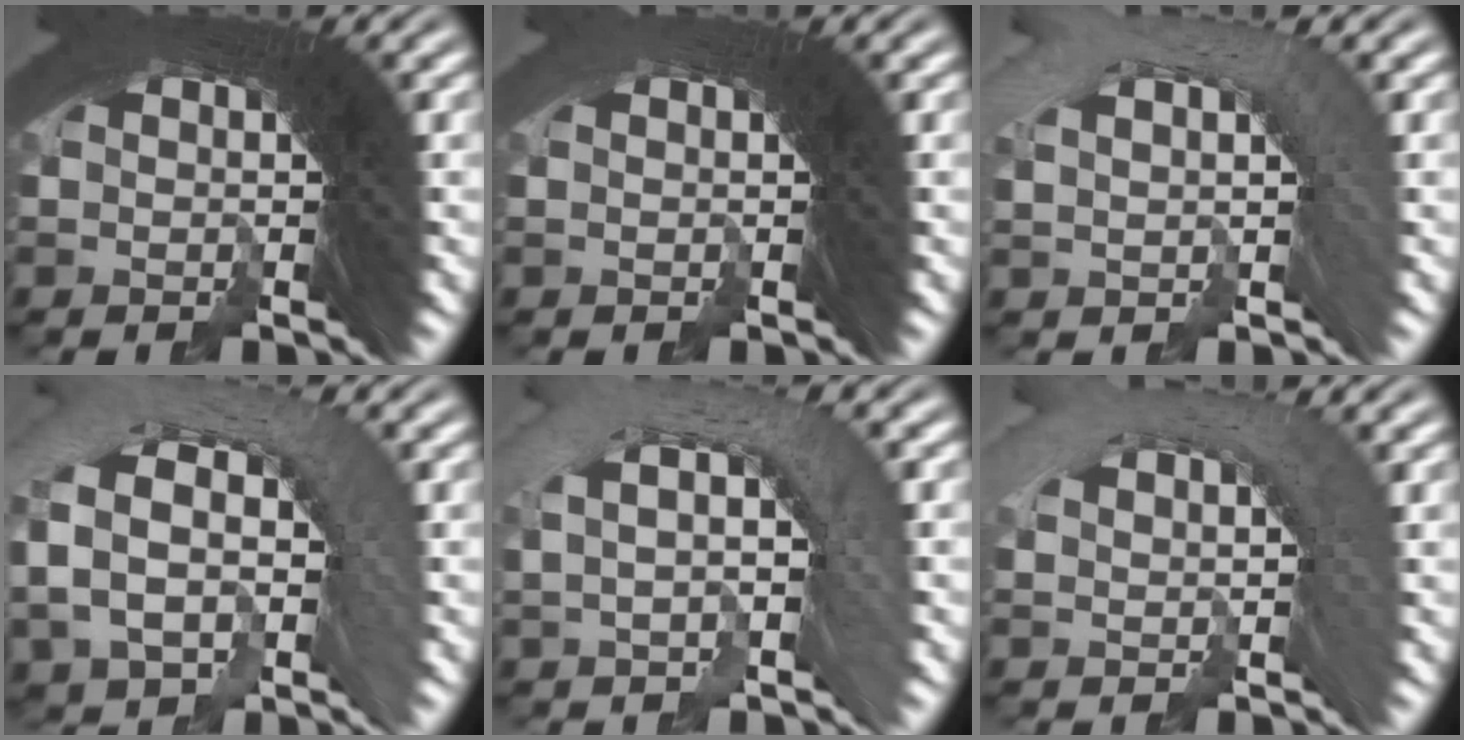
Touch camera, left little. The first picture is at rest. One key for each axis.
{"total": 1.5, "fx": -0.9, "fy": -0.5, "fz": -1.1, "tx": 0.009, "ty": -0.006, "tz": -0.010}
{"total": 3.1, "fx": -2.4, "fy": 1.9, "fz": -0.1, "tx": 0.000, "ty": 0.004, "tz": -0.041}
{"total": 5.2, "fx": -3.2, "fy": 4.0, "fz": 0.8, "tx": -0.030, "ty": 0.001, "tz": -0.054}
{"total": 3.9, "fx": -2.7, "fy": 2.8, "fz": 0.8, "tx": -0.002, "ty": 0.024, "tz": -0.058}
{"total": 2.8, "fx": -2.2, "fy": 1.6, "fz": -0.4, "tx": 0.003, "ty": -0.004, "tz": -0.034}